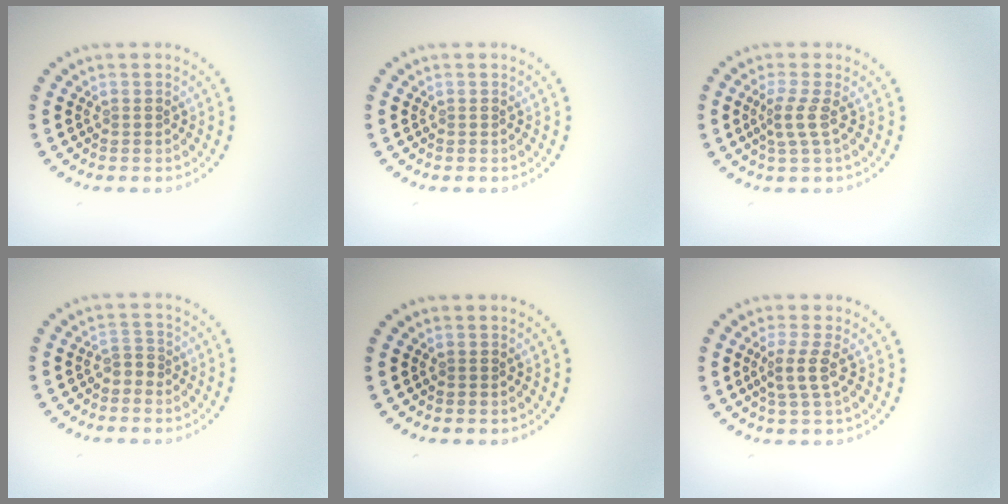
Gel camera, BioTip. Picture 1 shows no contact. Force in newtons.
{"total": 0.0}
{"total": 2.1, "press": 1.5, "slide": 1.5}
{"total": 1.2, "press": 0.9, "slide": 0.8}
{"total": 0.0}
{"total": 2.3, "press": 1.8, "slide": 1.5}